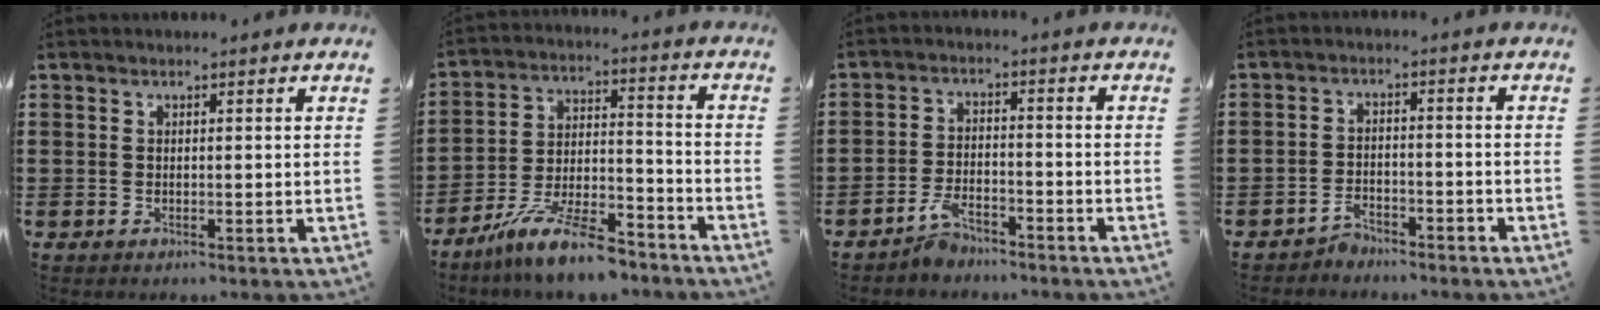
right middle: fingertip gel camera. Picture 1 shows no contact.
{"total": 11.1, "force": [-9.2, 1.6, 6.1], "torque": [-0.122, 0.018, -0.178]}
{"total": 3.9, "force": [-3.3, 1.2, 1.5], "torque": [-0.034, 0.010, -0.066]}
{"total": 2.9, "force": [-2.9, 0.7, 0.2], "torque": [-0.011, 0.004, -0.060]}